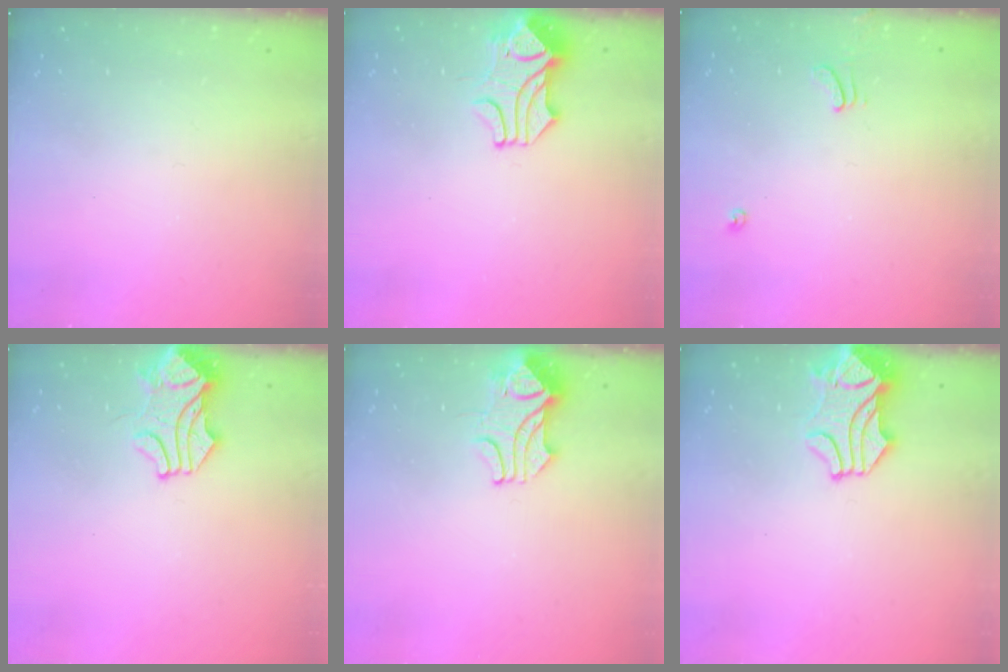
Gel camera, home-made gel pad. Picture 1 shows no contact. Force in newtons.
{"total": 2.0, "press": 1.8, "slide": 0.8}
{"total": 2.0, "press": 1.9, "slide": 0.4}
{"total": 1.8, "press": 1.6, "slide": 0.8}
{"total": 2.2, "press": 2.0, "slide": 0.8}
{"total": 1.0, "press": 0.4, "slide": 0.9}